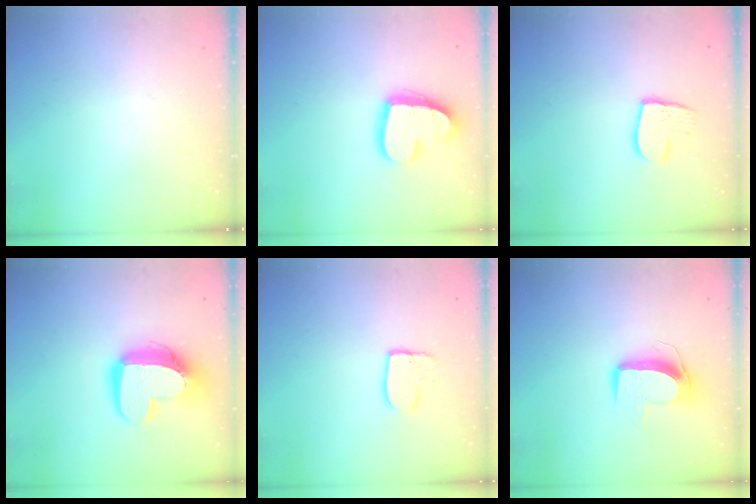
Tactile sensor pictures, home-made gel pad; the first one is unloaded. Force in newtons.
{"total": 15.9, "press": 15.9, "slide": 1.2}
{"total": 10.0, "press": 10.0, "slide": 0.8}
{"total": 14.9, "press": 14.8, "slide": 1.4}
{"total": 7.7, "press": 7.7, "slide": 0.5}
{"total": 10.3, "press": 10.3, "slide": 0.2}